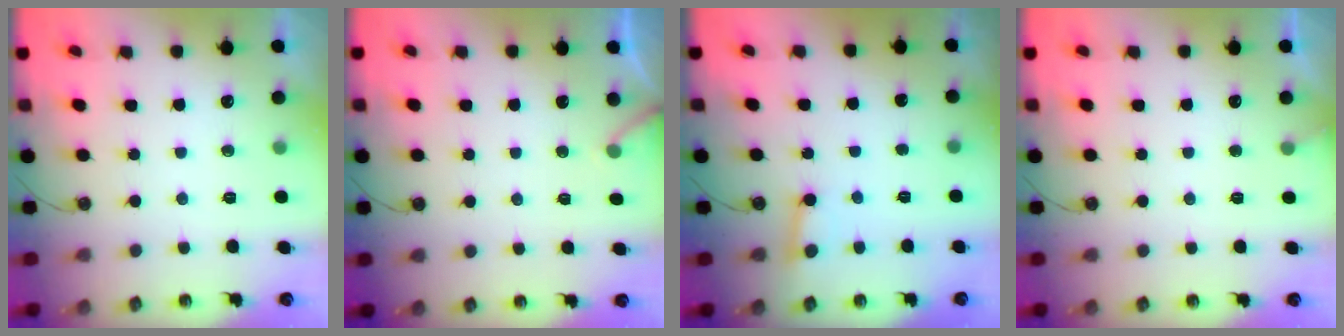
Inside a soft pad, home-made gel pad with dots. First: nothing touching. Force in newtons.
{"total": 3.7, "press": 3.6, "slide": 0.3}
{"total": 2.6, "press": 2.5, "slide": 0.7}
{"total": 2.9, "press": 2.9, "slide": 0.2}